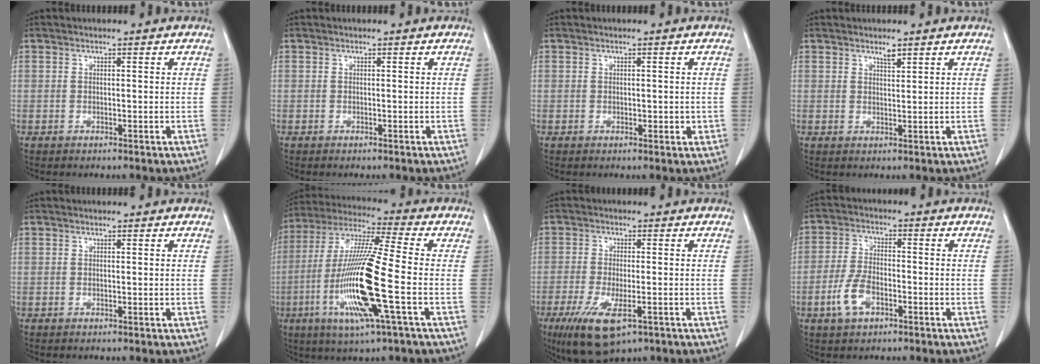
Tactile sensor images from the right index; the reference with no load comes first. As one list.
[{"total": 0.0}, {"total": 1.7, "force": [-0.1, 1.1, 1.3], "torque": [-0.015, 0.002, 0.002]}, {"total": 1.3, "force": [1.1, 0.2, 0.7], "torque": [-0.017, -0.005, 0.021]}, {"total": 0.0}, {"total": 17.1, "force": [-4.6, 0.3, 16.5], "torque": [-0.346, -0.016, -0.092]}, {"total": 9.8, "force": [-5.2, 3.1, 7.6], "torque": [-0.141, -0.024, -0.082]}, {"total": 6.0, "force": [-2.8, 2.9, 4.5], "torque": [-0.105, 0.003, -0.054]}]